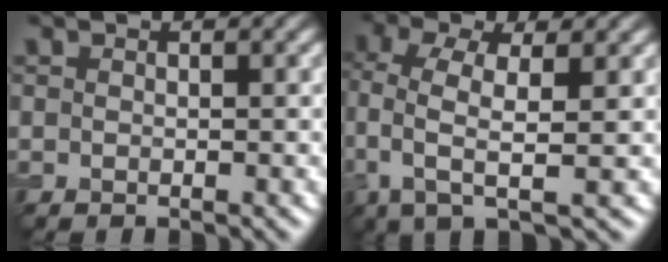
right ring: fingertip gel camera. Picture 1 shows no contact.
{"total": 4.9, "force": [0.3, 1.7, 4.6], "torque": [-0.101, -0.001, 0.002]}